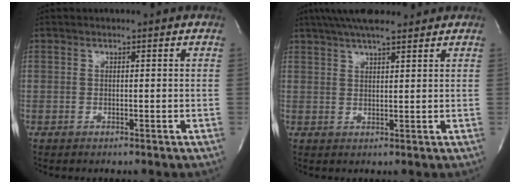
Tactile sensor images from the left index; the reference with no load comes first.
{"total": 8.3, "force": [6.9, 1.4, 4.5], "torque": [-0.072, 0.030, 0.110]}